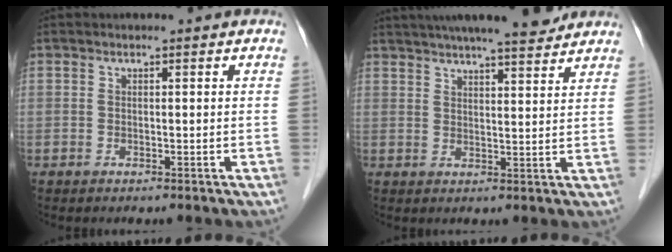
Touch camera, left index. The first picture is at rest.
{"total": 14.0, "force": [12.3, 1.3, 6.7], "torque": [-0.109, 0.020, 0.172]}